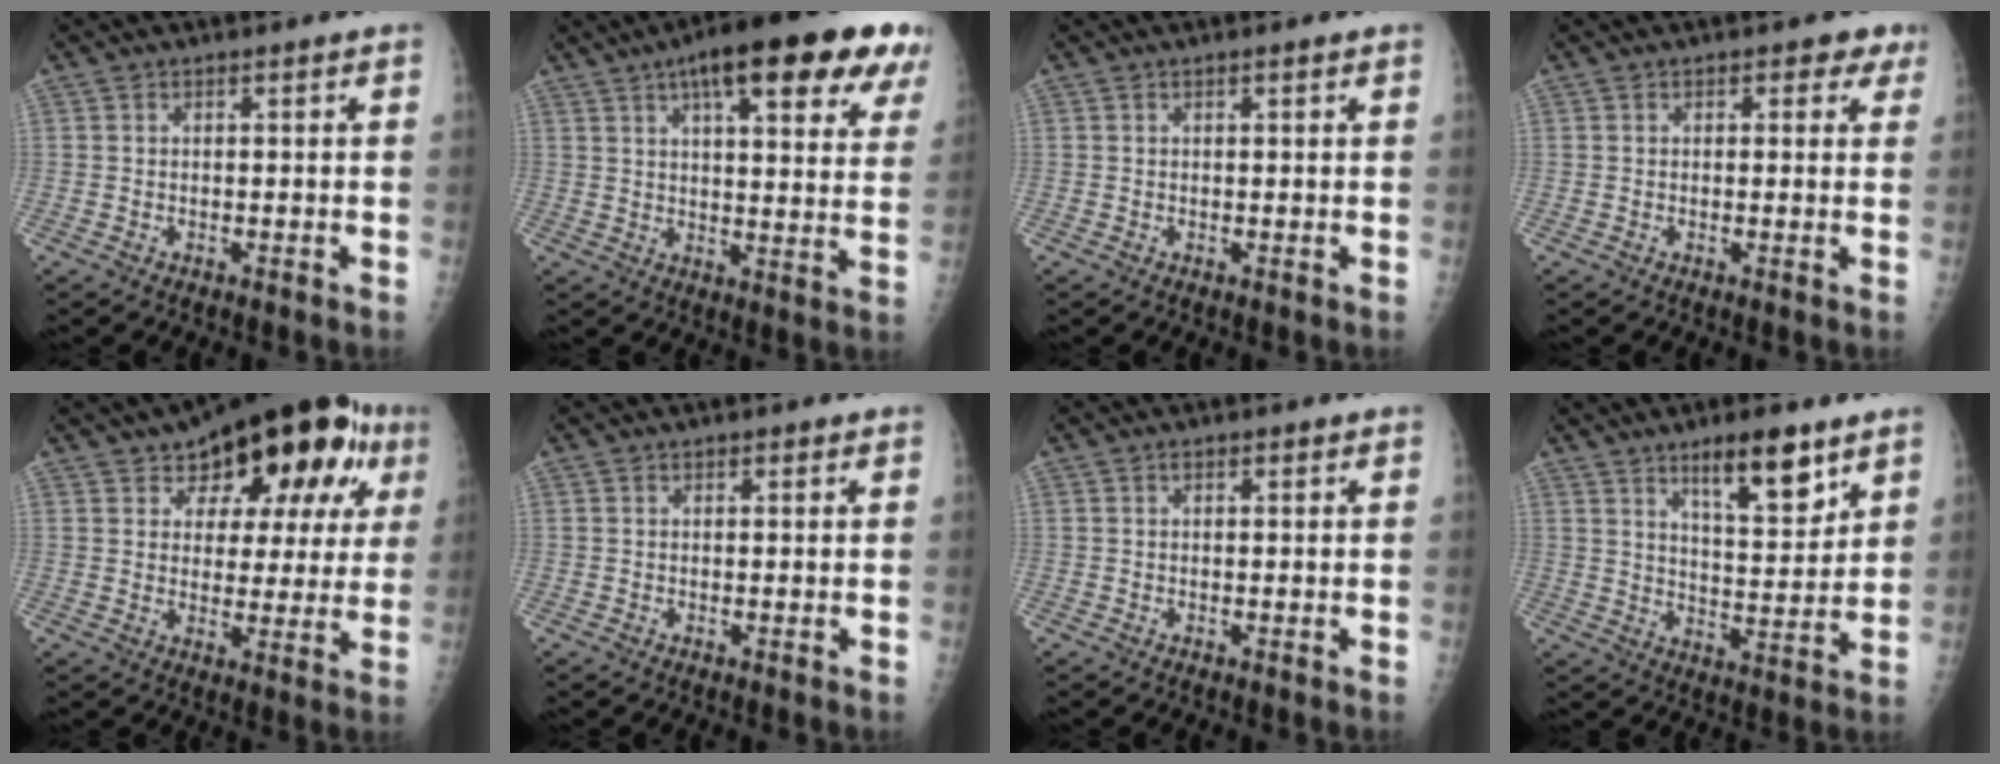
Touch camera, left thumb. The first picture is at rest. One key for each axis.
{"total": 23.6, "fx": 13.3, "fy": 6.7, "fz": 18.3, "tx": -0.229, "ty": -0.012, "tz": 0.170}
{"total": 0.6, "fx": 0.4, "fy": 0.2, "fz": 0.4, "tx": -0.005, "ty": -0.001, "tz": 0.005}
{"total": 3.0, "fx": 1.5, "fy": 2.0, "fz": 1.5, "tx": 0.014, "ty": -0.002, "tz": 0.011}
{"total": 19.8, "fx": 10.0, "fy": 10.3, "fz": 13.7, "tx": -0.140, "ty": 0.000, "tz": 0.138}
{"total": 0.9, "fx": 0.6, "fy": 0.5, "fz": 0.4, "tx": 0.001, "ty": -0.003, "tz": 0.006}
{"total": 0.8, "fx": 0.5, "fy": 0.5, "fz": 0.4, "tx": -0.003, "ty": -0.002, "tz": 0.005}
{"total": 11.4, "fx": 7.3, "fy": 3.6, "fz": 8.1, "tx": -0.105, "ty": -0.051, "tz": 0.121}